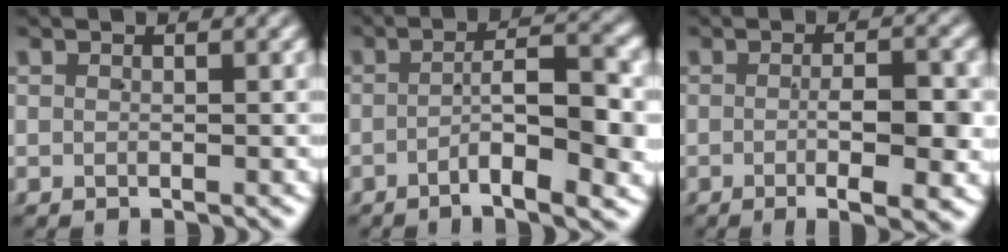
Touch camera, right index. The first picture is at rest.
{"total": 6.1, "force": [-2.7, 1.1, 5.4], "torque": [-0.077, -0.004, -0.038]}
{"total": 6.3, "force": [-1.7, 1.4, 5.9], "torque": [-0.078, -0.007, -0.025]}